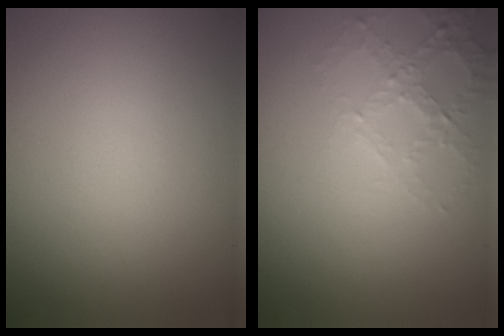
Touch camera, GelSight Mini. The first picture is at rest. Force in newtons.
{"total": 2.6, "press": 2.5, "slide": 0.8}